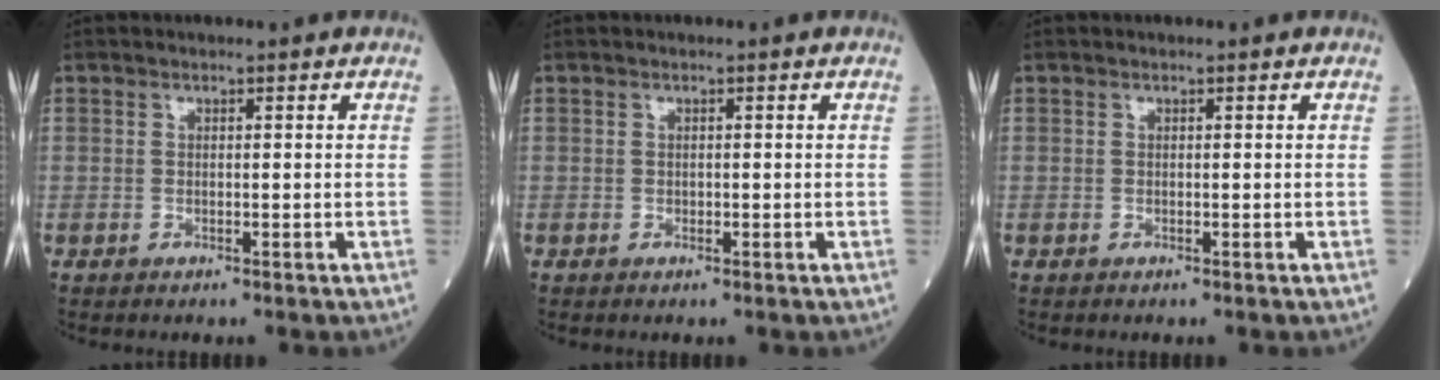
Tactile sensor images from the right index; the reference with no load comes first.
{"total": 0.0}
{"total": 0.0}